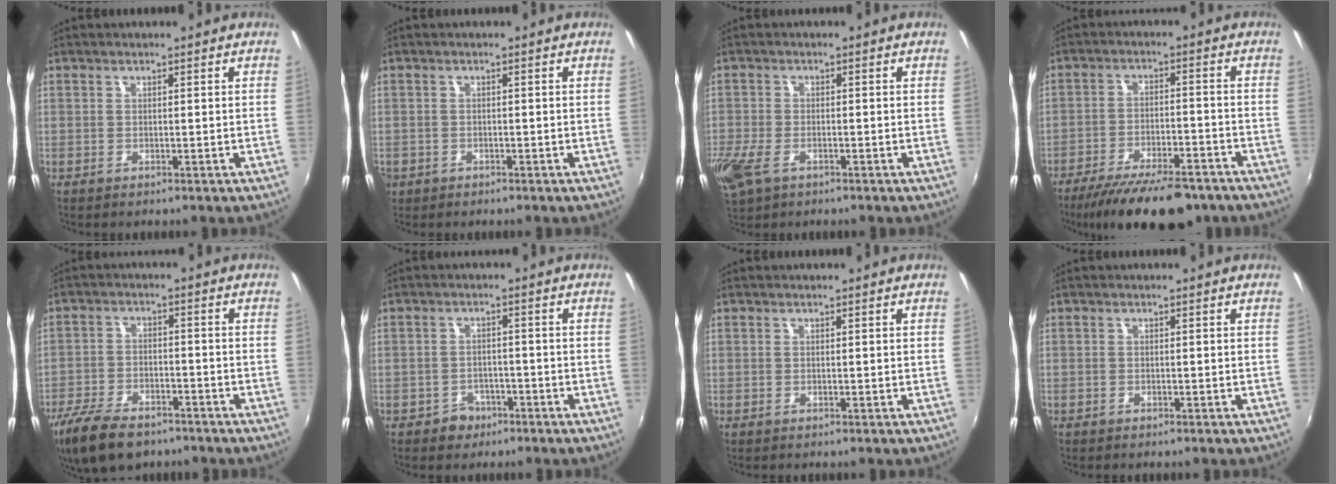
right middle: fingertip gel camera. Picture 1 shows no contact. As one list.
[{"total": 2.6, "force": [-1.1, 2.2, 0.8], "torque": [-0.021, -0.004, -0.018]}, {"total": 8.4, "force": [-4.4, 4.7, 5.4], "torque": [-0.139, -0.025, -0.084]}, {"total": 17.2, "force": [-13.6, 5.0, 9.2], "torque": [-0.177, -0.034, -0.203]}, {"total": 12.7, "force": [-9.4, 5.5, 6.5], "torque": [-0.159, -0.026, -0.169]}, {"total": 4.0, "force": [-2.5, 3.1, 0.4], "torque": [-0.021, 0.007, -0.035]}, {"total": 0.0}, {"total": 0.5, "force": [-0.4, 0.3, 0.0], "torque": [-0.003, 0.002, -0.008]}]